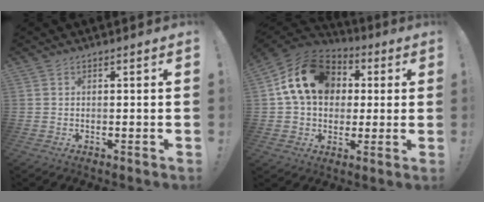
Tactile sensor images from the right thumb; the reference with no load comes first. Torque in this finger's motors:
{"motor_torque": [2.12, 2.89, 0.91, -0.13, 0.12]}